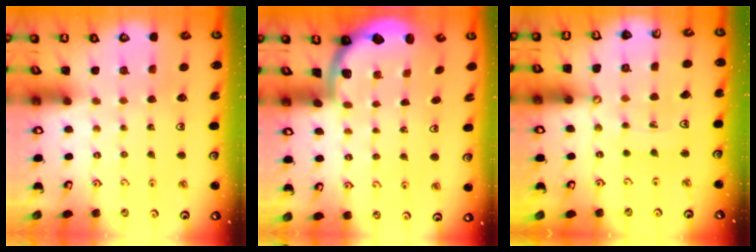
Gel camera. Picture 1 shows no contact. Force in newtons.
{"total": 2.0, "press": 2.0, "slide": 0.5}
{"total": 10.5, "press": 10.4, "slide": 1.3}